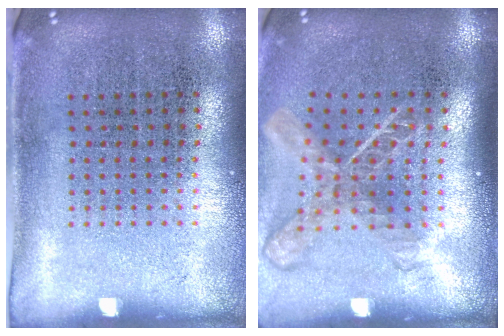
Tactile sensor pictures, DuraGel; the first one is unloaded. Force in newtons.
{"total": 2.0, "press": 1.4, "slide": 1.3}